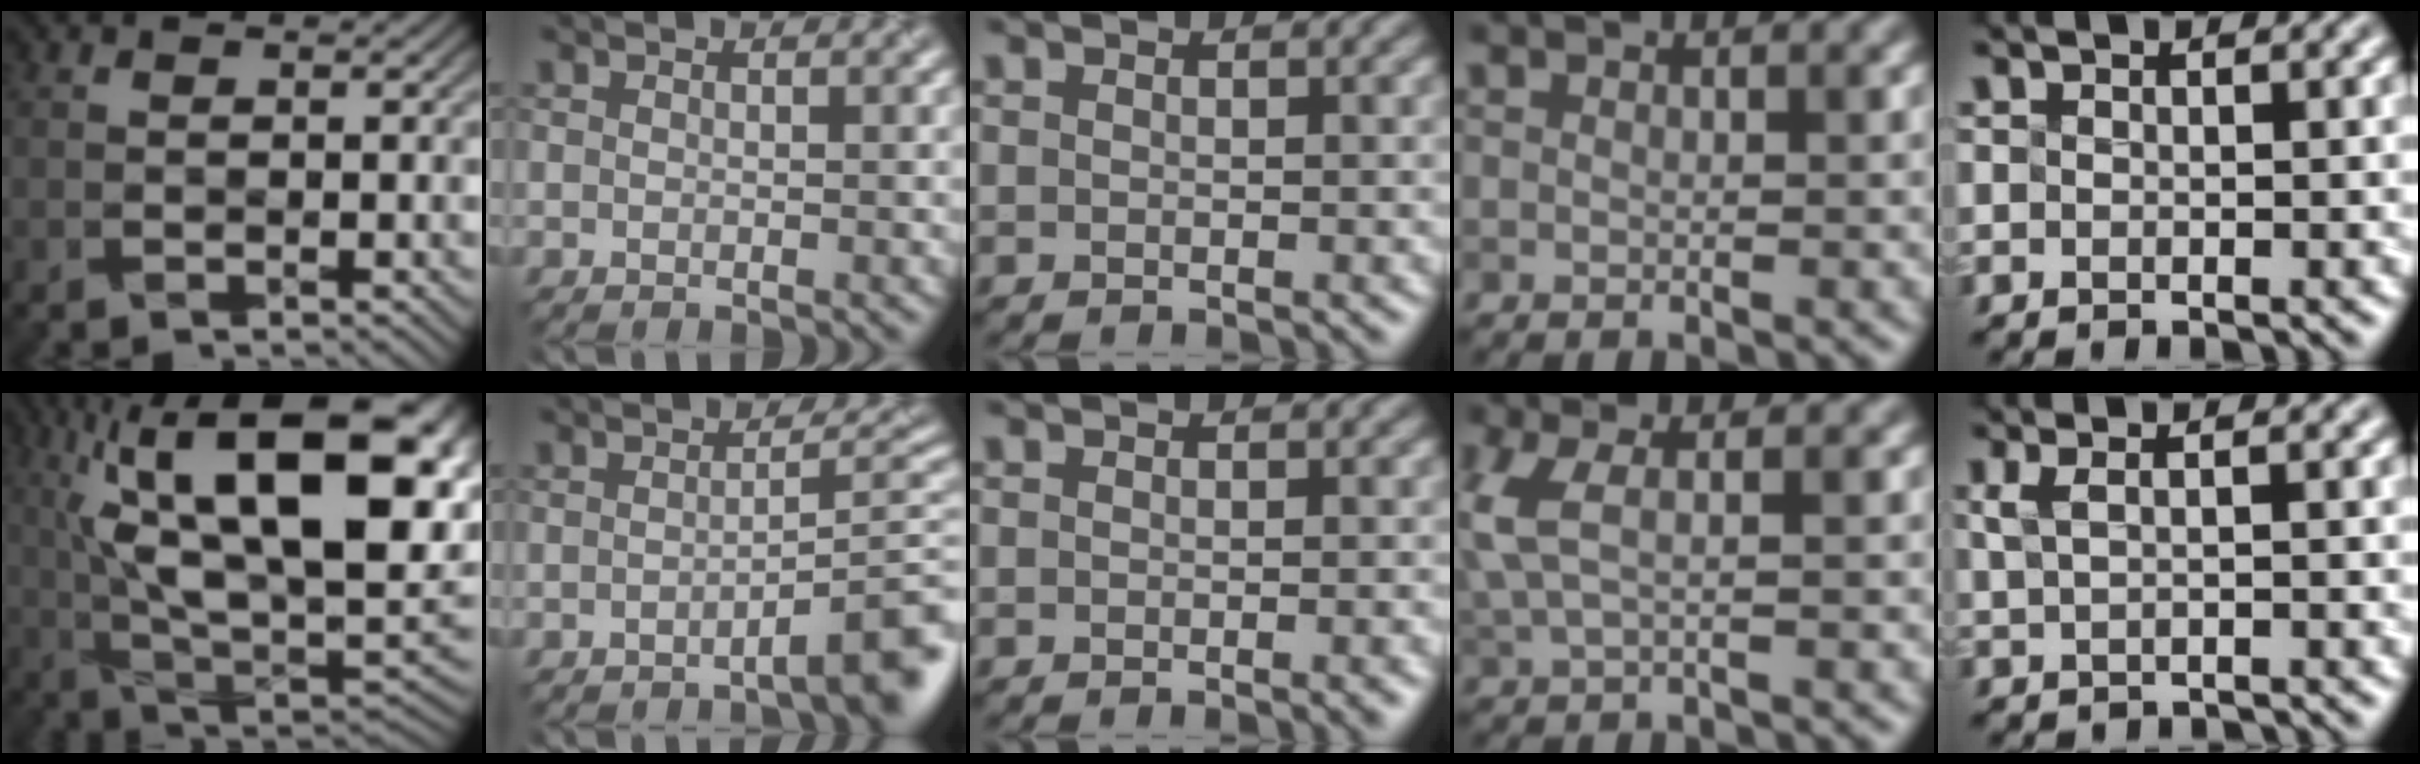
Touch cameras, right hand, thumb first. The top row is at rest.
{"thumb": {"total": 21.3, "force": [6.5, 9.0, 18.2], "torque": [-0.288, 0.028, 0.108]}, "index": {"total": 5.1, "force": [-2.6, 0.6, 4.4], "torque": [-0.042, 0.022, -0.042]}, "middle": {"total": 1.3, "force": [-0.4, 0.3, 1.2], "torque": [-0.011, -0.002, -0.007]}, "ring": {"total": 3.2, "force": [0.5, 1.0, 3.0], "torque": [-0.073, 0.006, 0.008]}, "little": {"total": 1.4, "force": [0.5, 0.4, 1.3], "torque": [-0.028, -0.005, 0.011]}}